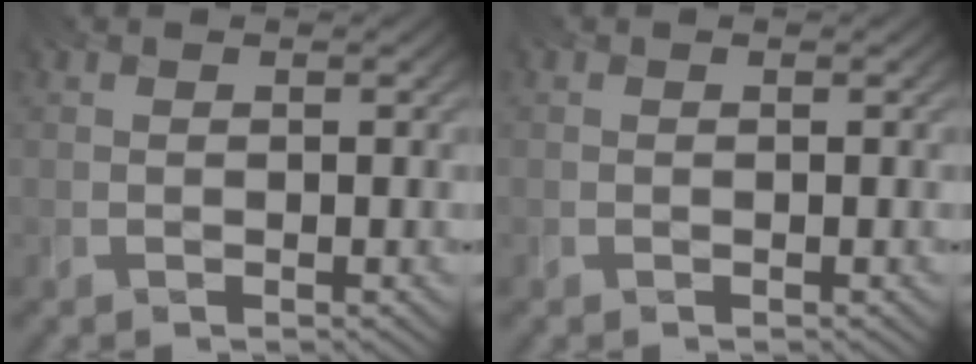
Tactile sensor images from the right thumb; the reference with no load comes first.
{"total": 0.0}